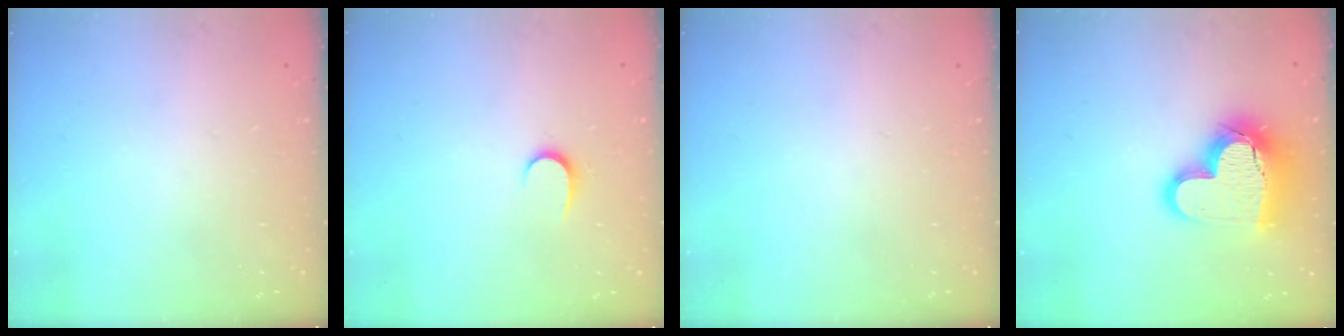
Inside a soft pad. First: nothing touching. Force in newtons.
{"total": 5.2, "press": 5.2, "slide": 0.5}
{"total": 0.0}
{"total": 18.3, "press": 18.2, "slide": 1.4}